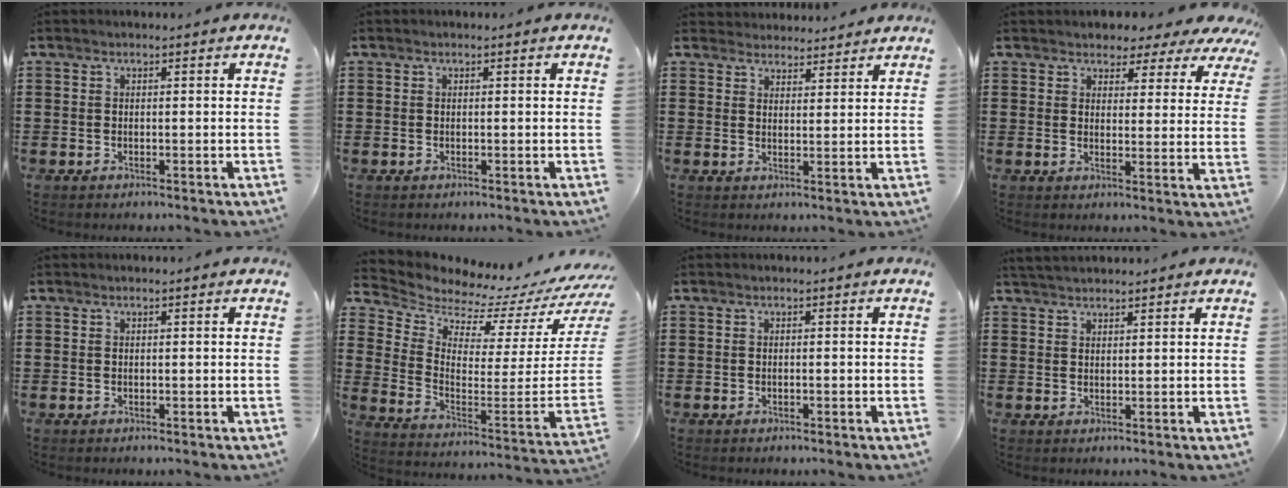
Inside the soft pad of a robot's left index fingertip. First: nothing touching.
{"total": 0.0}
{"total": 3.2, "force": [3.1, 0.7, -0.3], "torque": [-0.005, -0.005, 0.059]}
{"total": 3.6, "force": [3.2, 1.6, 0.6], "torque": [-0.024, -0.014, 0.052]}
{"total": 0.0}
{"total": 3.0, "force": [3.0, 0.3, 0.5], "torque": [-0.028, -0.066, 0.041]}
{"total": 0.0}
{"total": 2.1, "force": [2.0, 0.5, 0.1], "torque": [-0.007, 0.001, 0.041]}